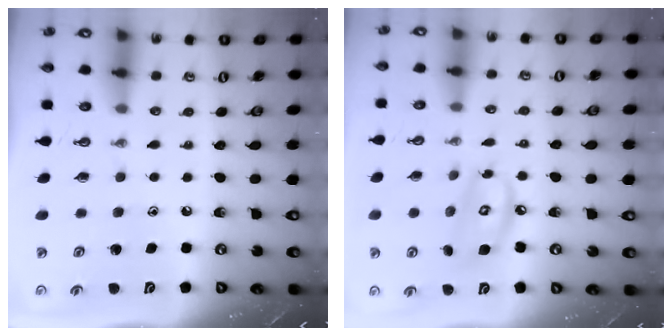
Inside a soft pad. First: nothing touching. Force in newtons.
{"total": 9.7, "press": 9.7, "slide": 0.9}